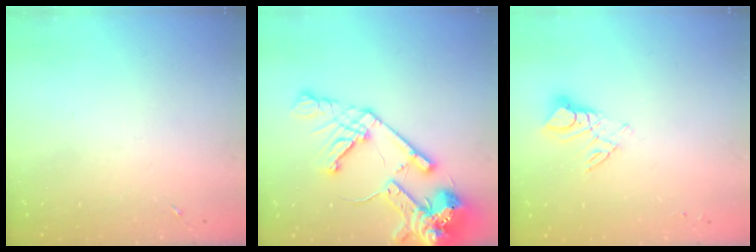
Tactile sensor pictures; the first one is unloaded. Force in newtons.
{"total": 20.4, "press": 20.2, "slide": 2.9}
{"total": 8.8, "press": 8.8, "slide": 0.8}